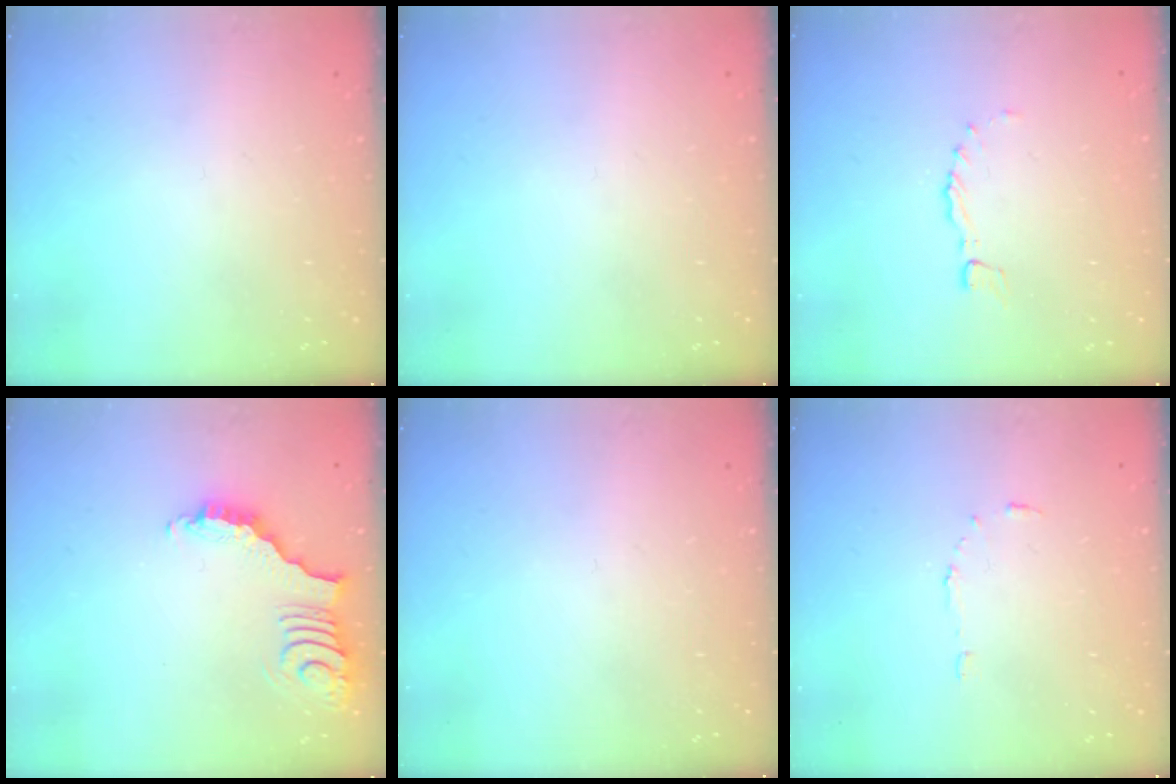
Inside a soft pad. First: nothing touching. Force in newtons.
{"total": 0.0}
{"total": 0.0}
{"total": 3.8, "press": 3.8, "slide": 0.6}
{"total": 0.0}
{"total": 3.9, "press": 3.8, "slide": 0.3}